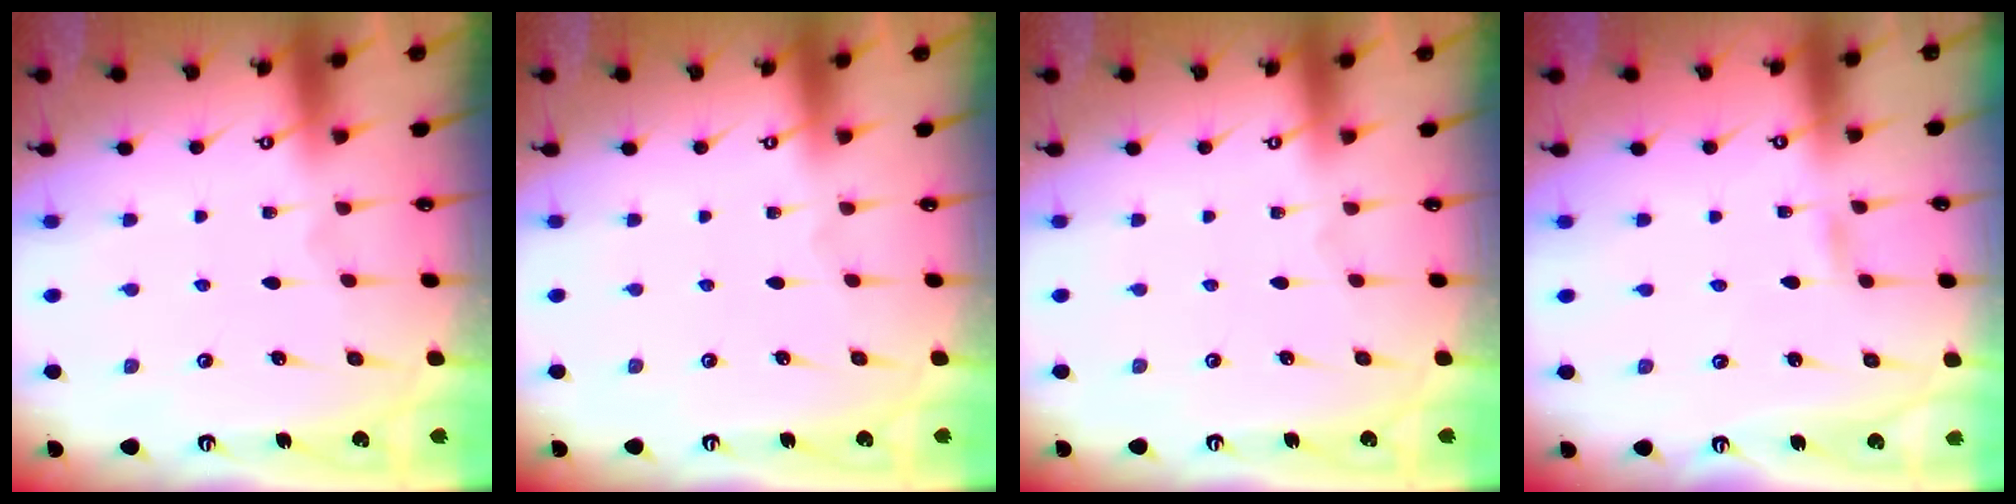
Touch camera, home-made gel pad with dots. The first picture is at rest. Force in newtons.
{"total": 0.0}
{"total": 0.0}
{"total": 1.7, "press": 1.7, "slide": 0.2}